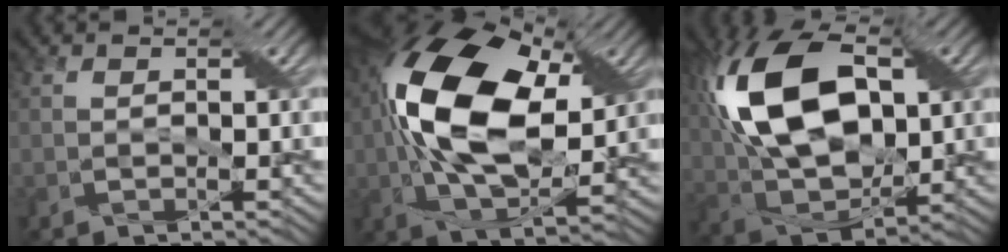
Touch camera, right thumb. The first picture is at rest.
{"total": 18.1, "force": [3.4, 9.9, 14.8], "torque": [-0.308, 0.021, 0.042]}
{"total": 17.7, "force": [3.9, 10.6, 13.7], "torque": [-0.300, 0.022, 0.061]}